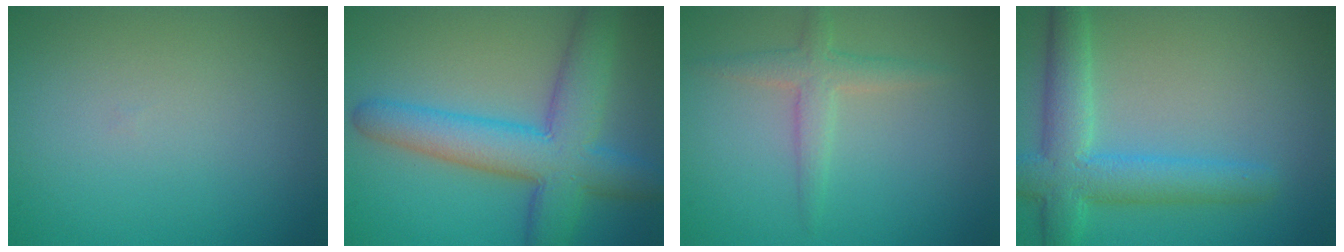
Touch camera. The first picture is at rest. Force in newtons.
{"total": 8.3, "press": 8.3, "slide": 0.3}
{"total": 2.5, "press": 2.4, "slide": 0.3}
{"total": 5.8, "press": 5.8, "slide": 0.3}